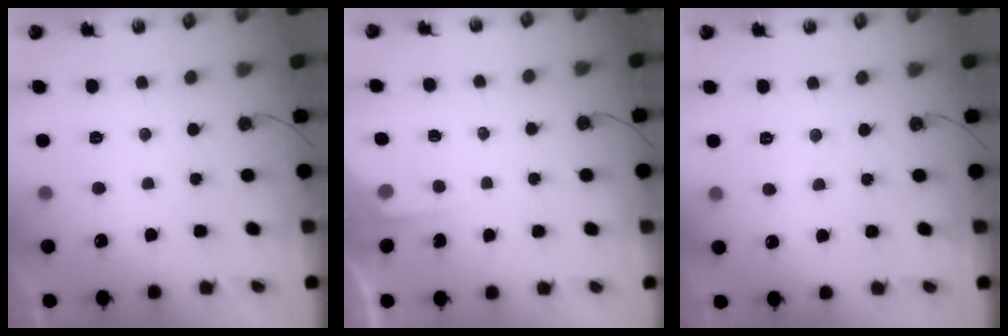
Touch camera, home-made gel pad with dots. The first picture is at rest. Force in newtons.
{"total": 3.0, "press": 2.9, "slide": 0.5}
{"total": 3.7, "press": 3.7, "slide": 0.6}